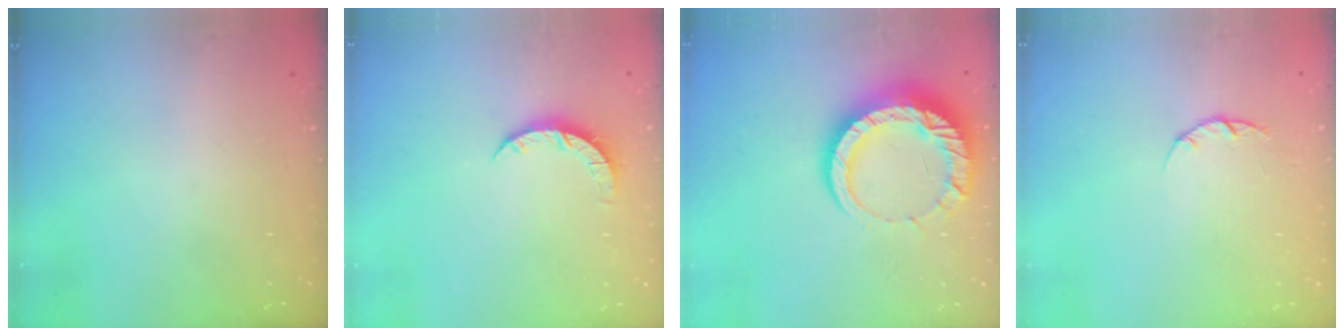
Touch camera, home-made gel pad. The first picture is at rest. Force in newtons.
{"total": 4.4, "press": 4.4, "slide": 0.3}
{"total": 14.0, "press": 14.0, "slide": 1.2}
{"total": 3.1, "press": 3.0, "slide": 0.4}